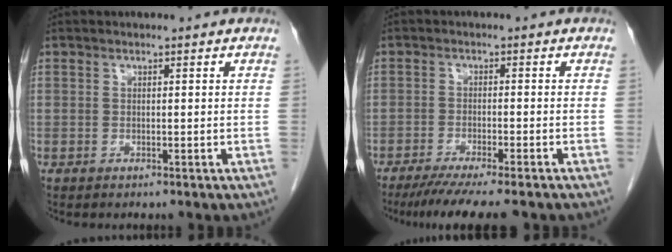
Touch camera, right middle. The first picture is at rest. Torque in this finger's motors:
{"motor_torque": [0.74, -0.66, 0.16, 0.04]}